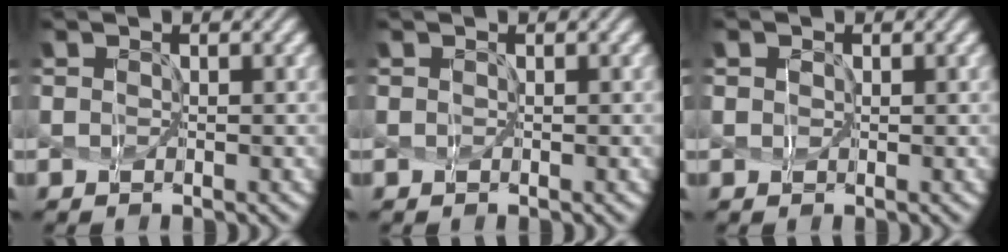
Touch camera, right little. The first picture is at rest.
{"total": 0.0}
{"total": 1.9, "force": [0.8, 1.4, 0.9], "torque": [-0.003, 0.019, -0.002]}